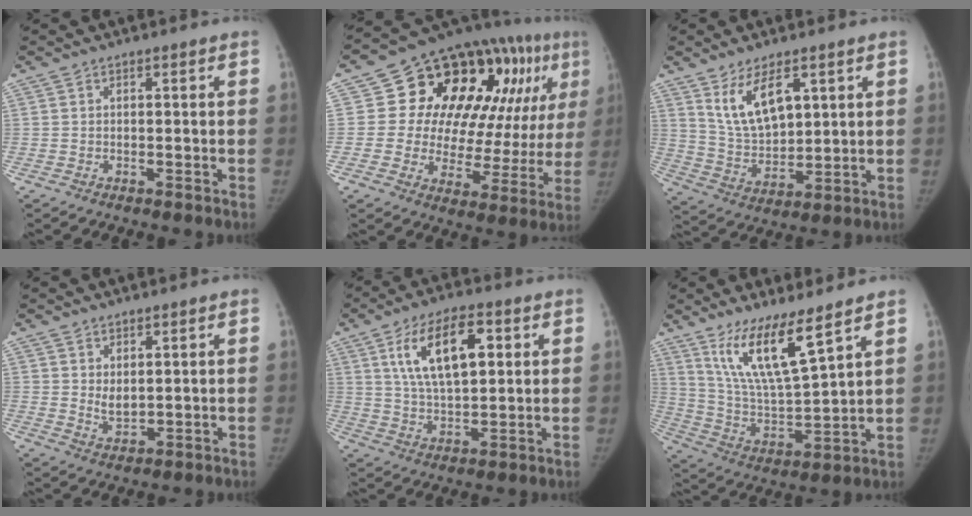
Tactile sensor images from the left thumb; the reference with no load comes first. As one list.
[{"total": 26.6, "force": [9.5, 14.0, 20.6], "torque": [-0.246, 0.021, 0.144]}, {"total": 10.5, "force": [5.4, 5.1, 7.5], "torque": [-0.116, -0.034, 0.114]}, {"total": 3.4, "force": [1.2, 2.1, 2.3], "torque": [-0.030, -0.016, 0.030]}, {"total": 14.4, "force": [4.9, 6.7, 11.8], "torque": [-0.192, -0.007, 0.090]}, {"total": 14.2, "force": [9.3, 2.5, 10.4], "torque": [-0.185, -0.064, 0.193]}]